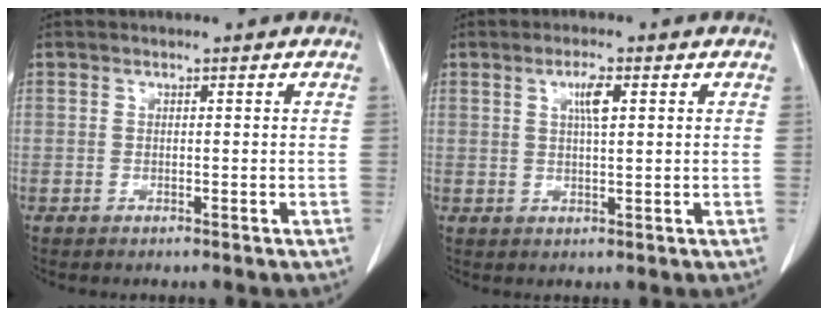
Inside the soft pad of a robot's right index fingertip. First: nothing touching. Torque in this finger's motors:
{"motor_torque": [0.11, 0.08, 0.08, 0.02]}